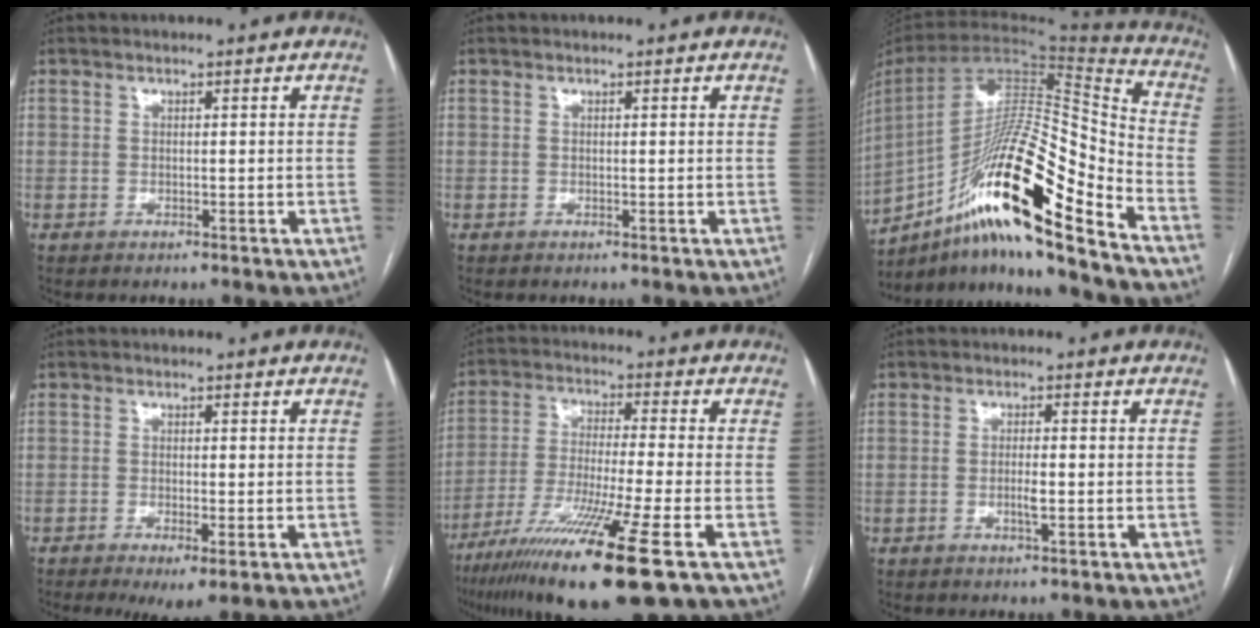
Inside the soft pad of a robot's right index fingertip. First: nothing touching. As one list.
[{"total": 0.0}, {"total": 25.0, "force": [-14.4, 2.5, 20.3], "torque": [-0.351, 0.001, -0.253]}, {"total": 3.7, "force": [-1.8, 0.7, 3.2], "torque": [-0.044, -0.011, -0.023]}, {"total": 16.8, "force": [-9.6, -0.6, 13.8], "torque": [-0.254, -0.047, -0.172]}, {"total": 2.1, "force": [-0.5, 0.0, 2.1], "torque": [-0.041, -0.002, -0.009]}]